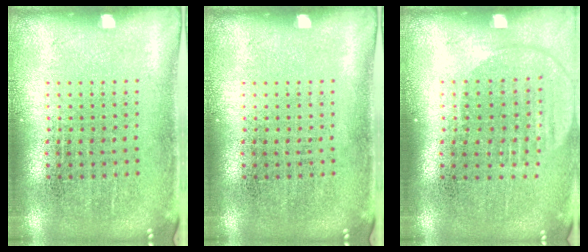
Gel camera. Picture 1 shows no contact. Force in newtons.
{"total": 0.0}
{"total": 1.6, "press": 1.4, "slide": 0.8}